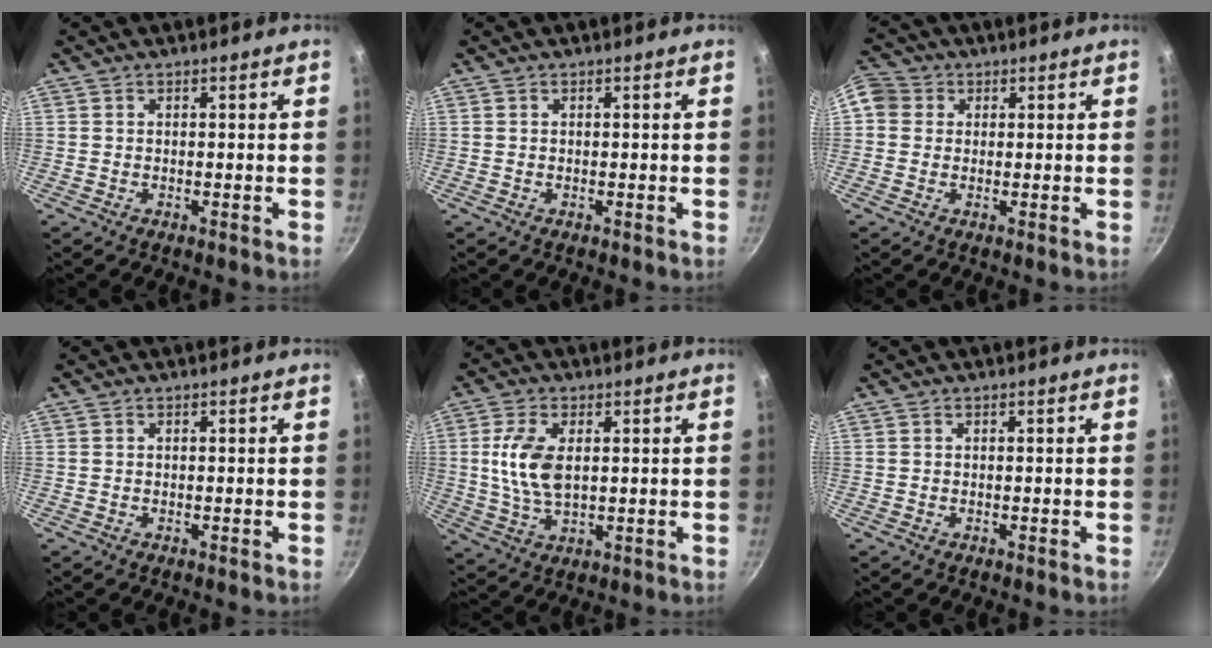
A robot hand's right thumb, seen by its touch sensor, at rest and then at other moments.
{"total": 0.0}
{"total": 5.7, "force": [1.2, 5.2, 2.2], "torque": [-0.023, 0.006, 0.006]}
{"total": 0.0}
{"total": 9.3, "force": [1.5, 4.9, 7.7], "torque": [-0.151, -0.006, 0.030]}
{"total": 0.0}